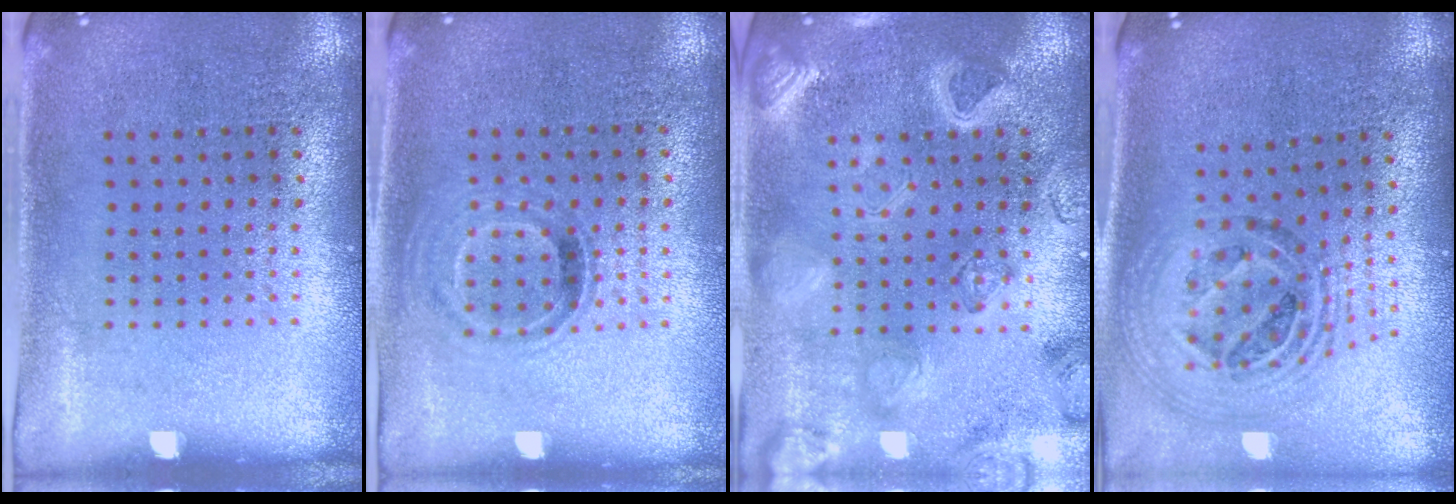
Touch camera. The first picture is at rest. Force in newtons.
{"total": 1.0, "press": 0.9, "slide": 0.5}
{"total": 3.1, "press": 3.0, "slide": 0.9}
{"total": 1.6, "press": 1.4, "slide": 0.8}